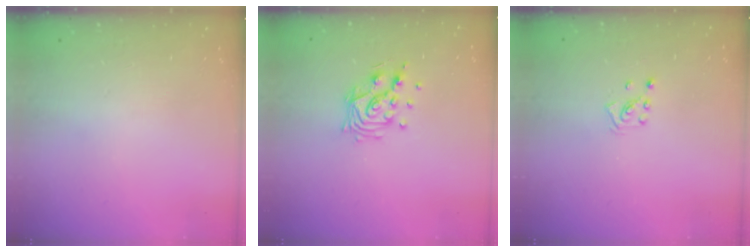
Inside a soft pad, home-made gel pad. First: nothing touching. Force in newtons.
{"total": 10.9, "press": 10.8, "slide": 0.9}
{"total": 2.2, "press": 2.2, "slide": 0.3}